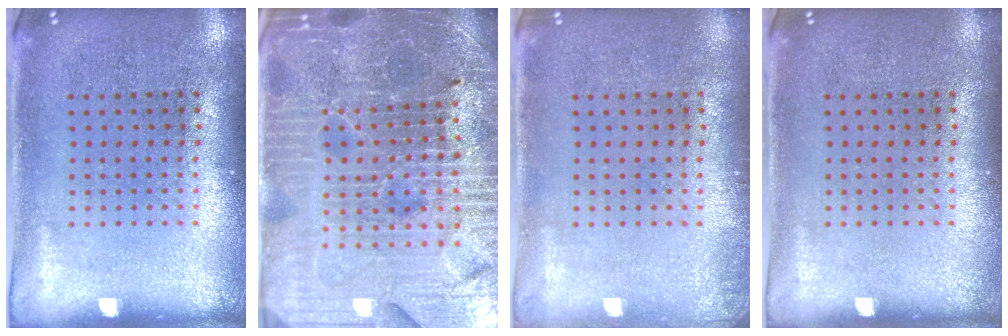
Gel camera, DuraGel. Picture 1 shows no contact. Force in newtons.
{"total": 5.5, "press": 5.1, "slide": 2.0}
{"total": 0.6, "press": 0.6, "slide": 0.2}
{"total": 0.0}